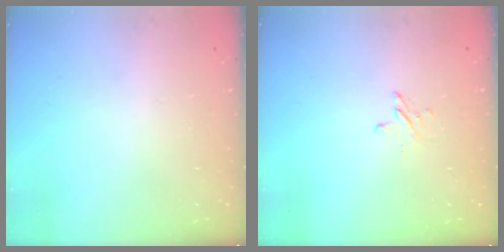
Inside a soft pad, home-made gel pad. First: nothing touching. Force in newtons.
{"total": 2.7, "press": 2.7, "slide": 0.2}